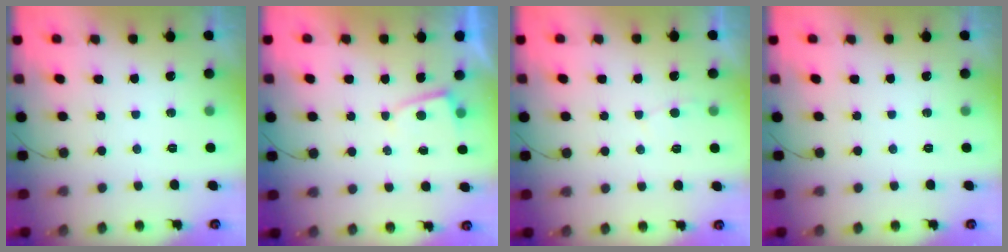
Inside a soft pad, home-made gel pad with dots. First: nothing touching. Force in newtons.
{"total": 2.3, "press": 2.3, "slide": 0.2}
{"total": 2.0, "press": 2.0, "slide": 0.2}
{"total": 0.0}